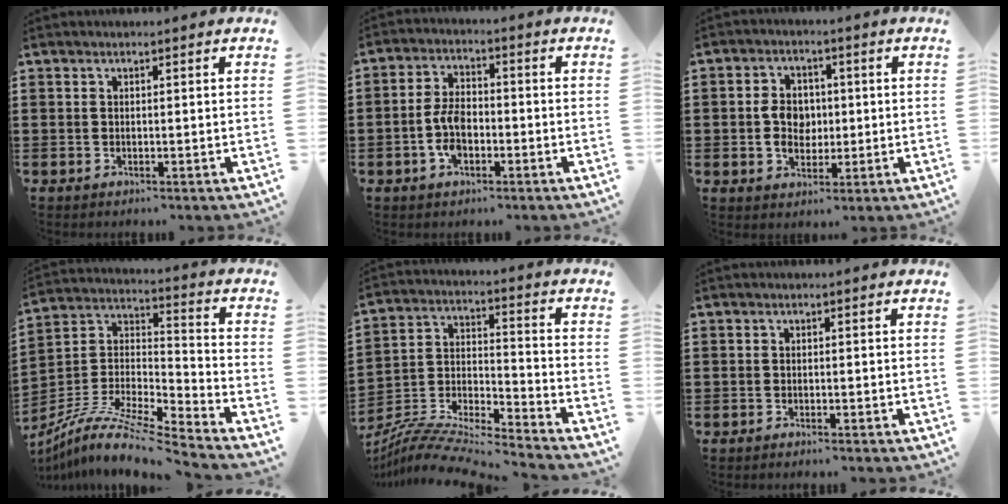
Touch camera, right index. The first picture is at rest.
{"total": 5.8, "force": [-1.8, 3.0, 4.6], "torque": [-0.108, -0.001, -0.038]}
{"total": 5.5, "force": [-0.2, 4.2, 3.5], "torque": [-0.086, 0.008, -0.007]}
{"total": 10.6, "force": [-9.1, 1.4, 5.3], "torque": [-0.111, 0.008, -0.185]}
{"total": 9.1, "force": [-8.7, 1.1, 2.6], "torque": [-0.059, 0.003, -0.177]}
{"total": 0.7, "force": [-0.6, -0.1, 0.1], "torque": [-0.004, -0.002, -0.013]}